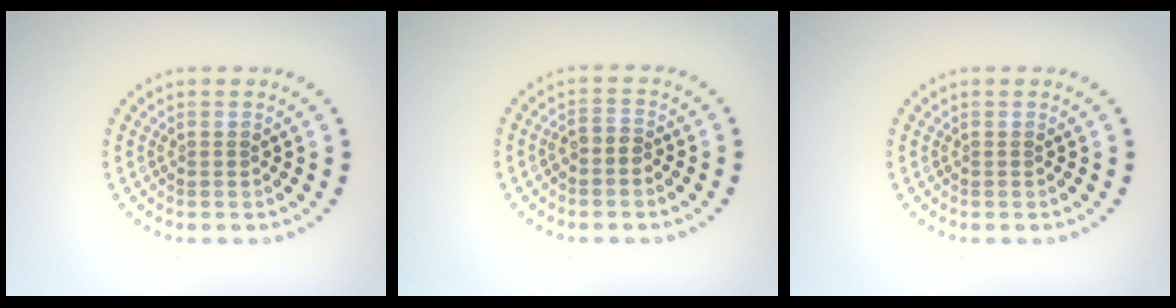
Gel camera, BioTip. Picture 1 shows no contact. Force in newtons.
{"total": 1.5, "press": 1.3, "slide": 0.8}
{"total": 0.0}